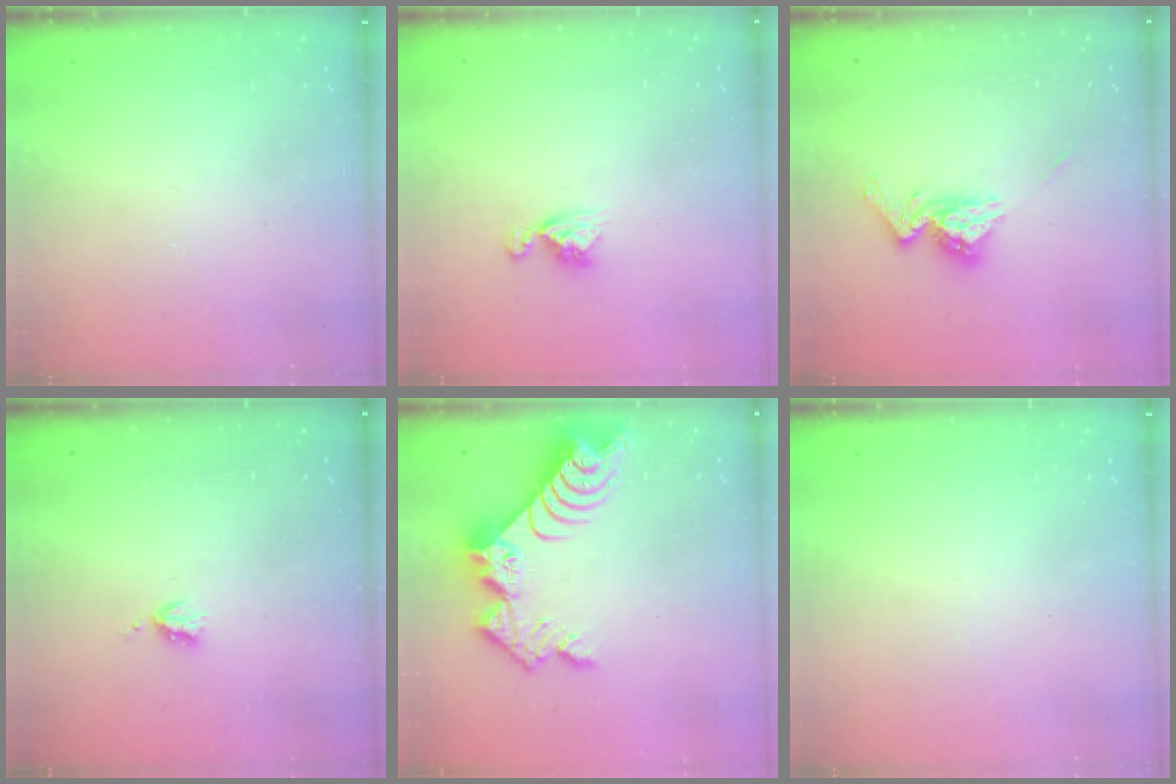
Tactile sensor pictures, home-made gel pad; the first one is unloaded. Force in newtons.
{"total": 6.9, "press": 6.9, "slide": 0.7}
{"total": 10.6, "press": 10.6, "slide": 1.0}
{"total": 3.4, "press": 3.3, "slide": 0.5}
{"total": 12.5, "press": 12.5, "slide": 1.2}
{"total": 0.0}